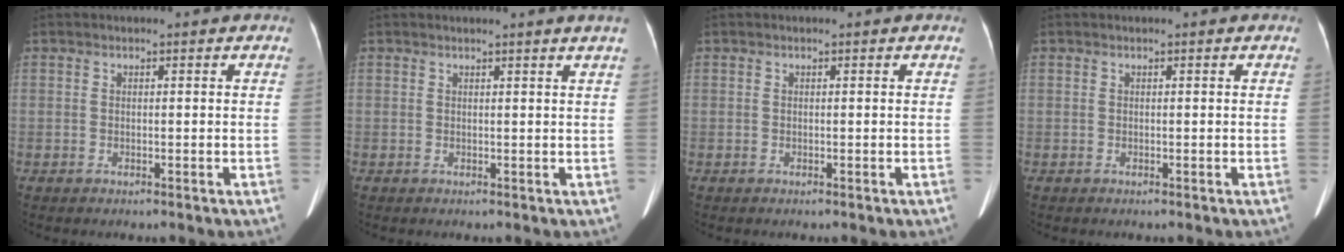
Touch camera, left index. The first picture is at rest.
{"total": 1.8, "force": [1.5, -0.6, 0.8], "torque": [-0.018, -0.007, 0.020]}
{"total": 0.0}
{"total": 0.0}